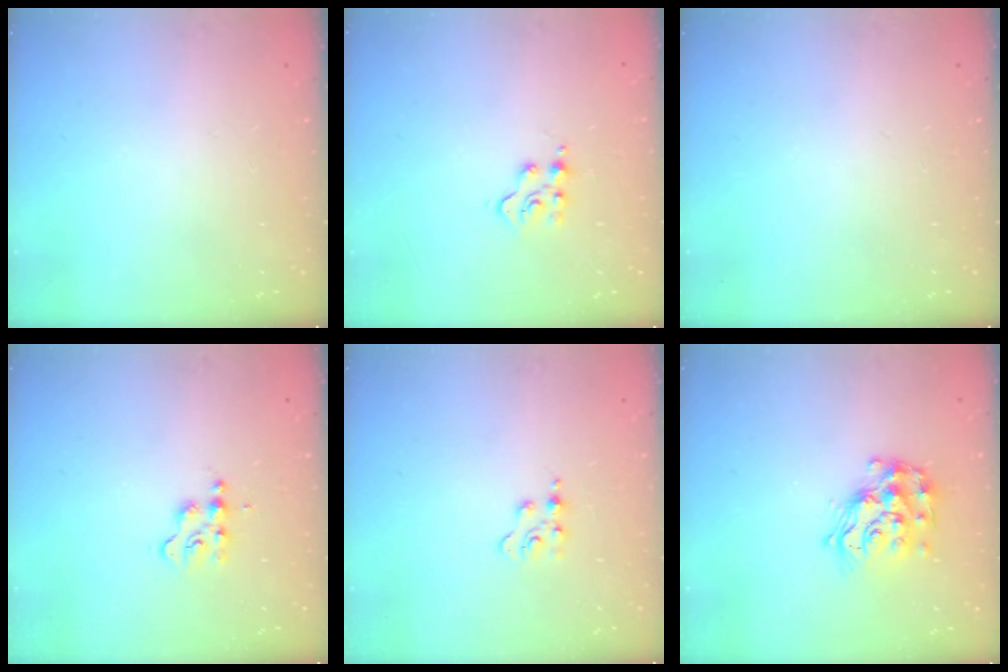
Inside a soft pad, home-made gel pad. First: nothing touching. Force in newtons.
{"total": 4.5, "press": 4.5, "slide": 0.4}
{"total": 0.0}
{"total": 2.9, "press": 2.9, "slide": 0.4}
{"total": 2.9, "press": 2.9, "slide": 0.4}
{"total": 16.2, "press": 16.2, "slide": 1.1}